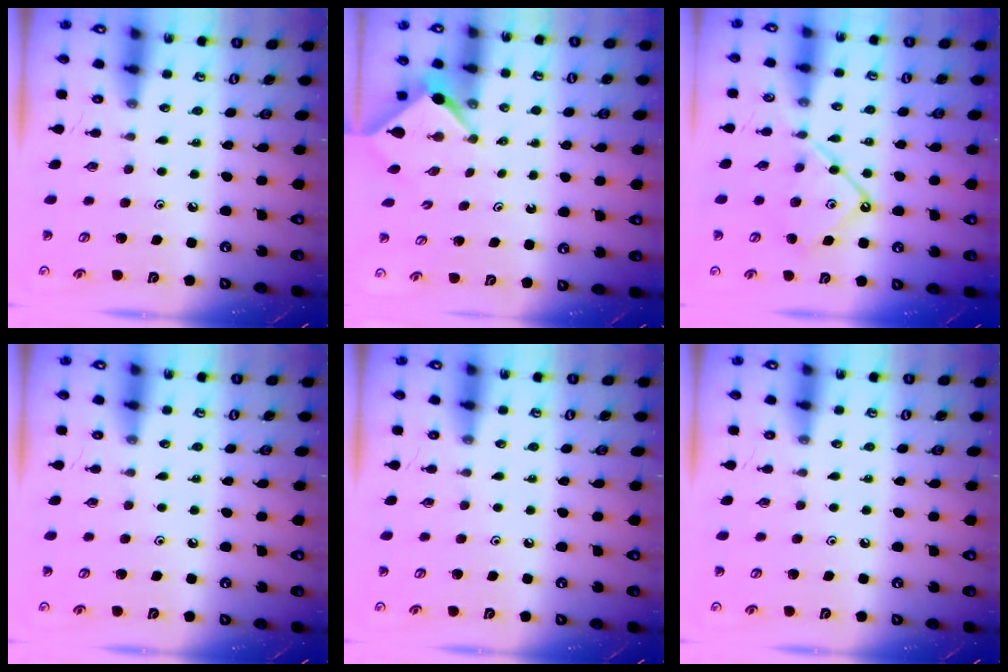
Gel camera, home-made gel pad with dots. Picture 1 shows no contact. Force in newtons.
{"total": 2.4, "press": 2.4, "slide": 0.3}
{"total": 11.5, "press": 11.5, "slide": 1.2}
{"total": 0.0}
{"total": 0.0}
{"total": 0.0}